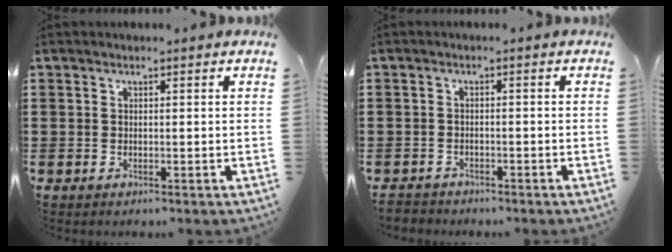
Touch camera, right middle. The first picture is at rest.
{"total": 1.7, "force": [-1.7, 0.4, -0.2], "torque": [-0.001, 0.001, -0.039]}